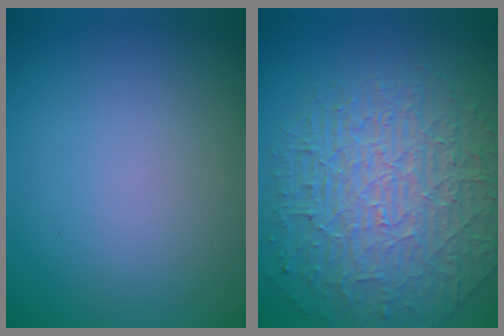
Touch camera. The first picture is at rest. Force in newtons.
{"total": 9.9, "press": 6.5, "slide": 7.5}